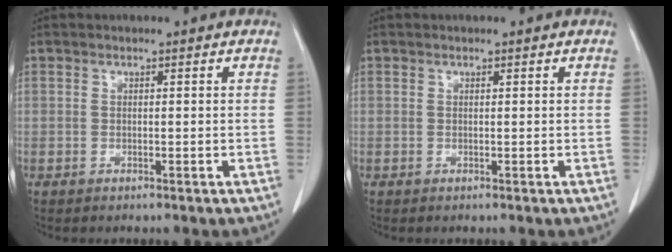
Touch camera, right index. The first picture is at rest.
{"total": 0.0}